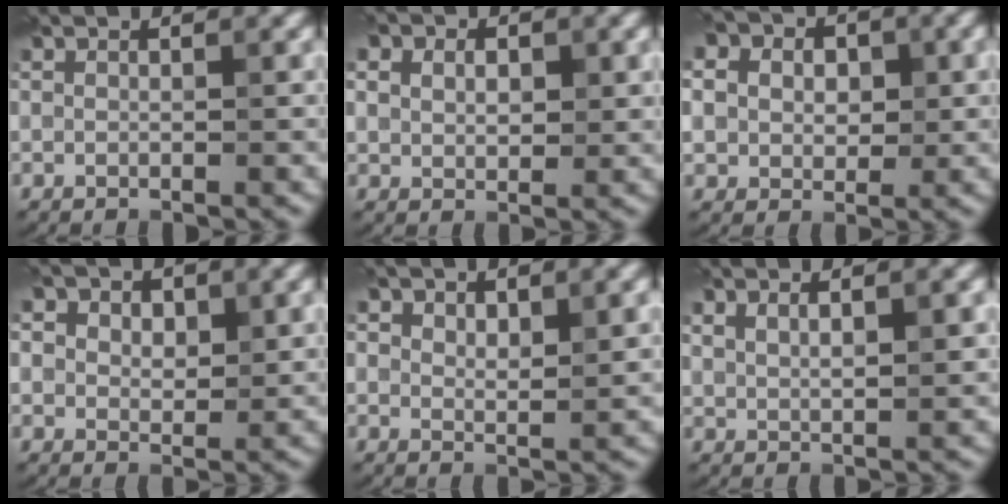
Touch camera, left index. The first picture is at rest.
{"total": 6.8, "force": [3.1, 4.8, 3.7], "torque": [-0.065, 0.024, 0.029]}
{"total": 14.3, "force": [5.3, 11.3, 7.1], "torque": [-0.151, 0.029, 0.080]}
{"total": 7.3, "force": [3.6, 5.0, 3.9], "torque": [-0.057, 0.020, 0.028]}
{"total": 4.1, "force": [1.6, 2.1, 3.2], "torque": [-0.047, -0.003, 0.026]}
{"total": 3.1, "force": [1.3, 1.0, 2.6], "torque": [-0.047, 0.000, 0.026]}